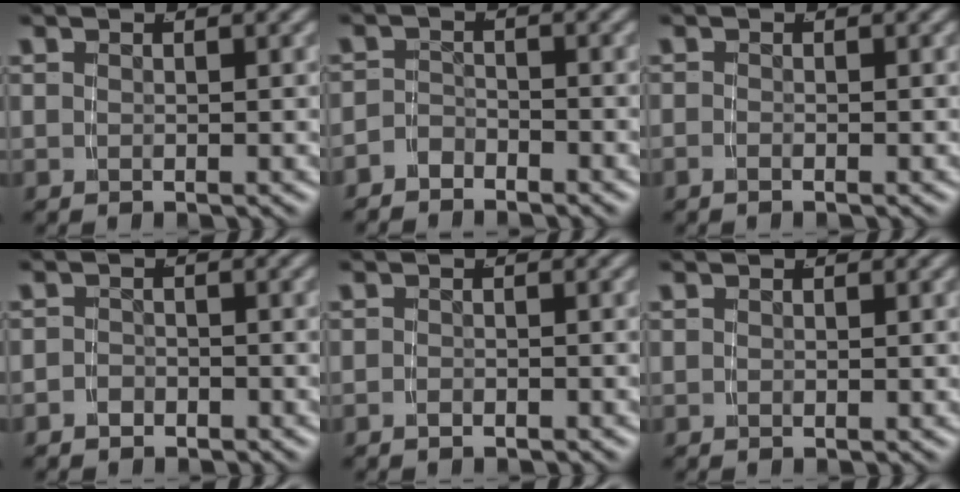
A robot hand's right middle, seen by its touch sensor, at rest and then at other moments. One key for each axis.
{"total": 2.5, "fx": -2.4, "fy": 0.8, "fz": 0.1, "tx": -0.003, "ty": -0.011, "tz": -0.039}
{"total": 0.8, "fx": -0.8, "fy": -0.1, "fz": 0.3, "tx": -0.008, "ty": -0.004, "tz": -0.014}
{"total": 1.8, "fx": -1.7, "fy": 0.6, "fz": -0.1, "tx": 0.001, "ty": -0.009, "tz": -0.025}
{"total": 1.1, "fx": -1.1, "fy": -0.1, "fz": 0.1, "tx": -0.004, "ty": -0.004, "tz": -0.015}
{"total": 0.0}